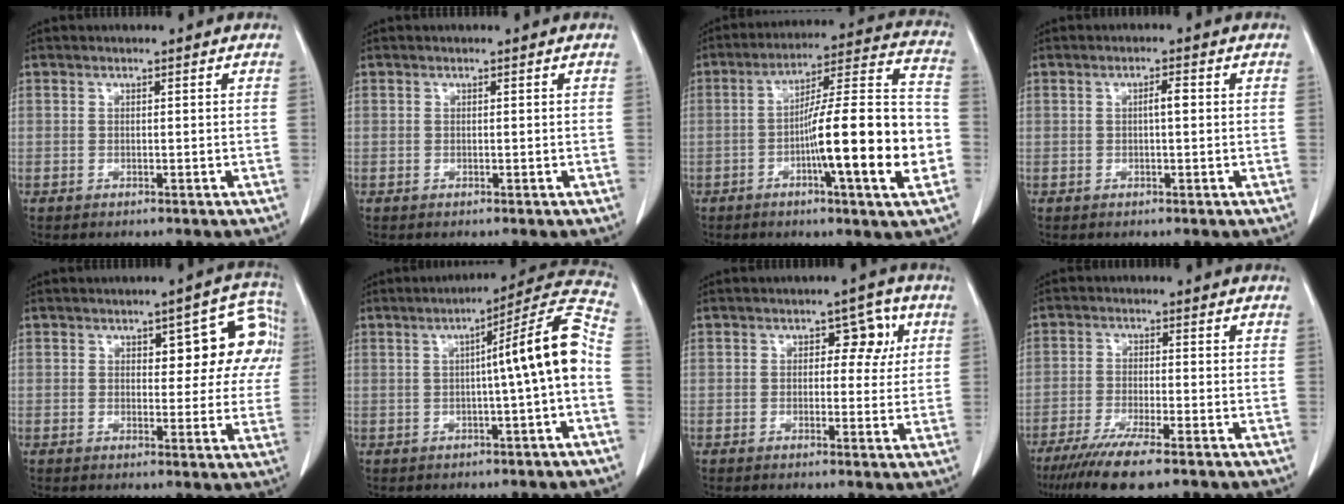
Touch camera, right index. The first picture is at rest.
{"total": 0.0}
{"total": 18.6, "force": [-4.8, 0.8, 17.9], "torque": [-0.260, 0.010, -0.071]}
{"total": 1.8, "force": [0.2, 0.4, 1.7], "torque": [-0.029, 0.004, 0.004]}
{"total": 9.7, "force": [2.7, 4.3, 8.2], "torque": [-0.075, 0.033, 0.032]}
{"total": 11.1, "force": [-0.4, -0.6, 11.1], "torque": [-0.149, 0.029, -0.011]}
{"total": 4.6, "force": [1.3, 2.8, 3.4], "torque": [-0.033, 0.018, 0.018]}
{"total": 8.9, "force": [-6.4, 0.5, 6.1], "torque": [-0.102, -0.021, -0.102]}